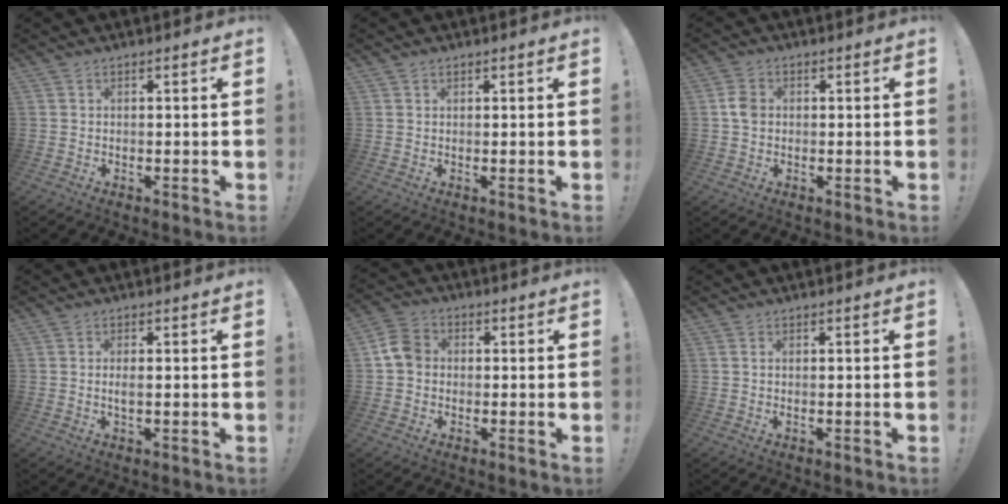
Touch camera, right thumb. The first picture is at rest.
{"total": 0.7, "force": [0.5, 0.4, 0.0], "torque": [0.006, -0.003, 0.009]}
{"total": 3.9, "force": [0.0, 3.1, 2.5], "torque": [-0.034, 0.005, 0.001]}
{"total": 2.0, "force": [-0.3, 0.5, 1.9], "torque": [-0.034, 0.000, -0.007]}
{"total": 7.2, "force": [0.1, 5.9, 4.2], "torque": [-0.073, 0.021, 0.007]}
{"total": 0.8, "force": [0.2, -0.2, 0.7], "torque": [-0.007, -0.003, 0.002]}